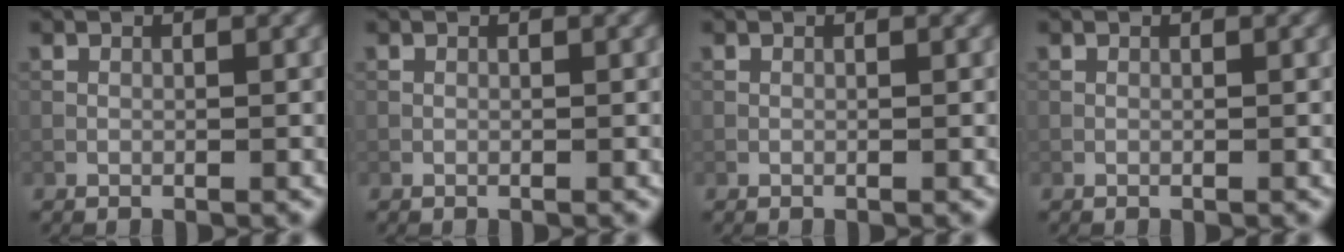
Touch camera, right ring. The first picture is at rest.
{"total": 0.0}
{"total": 0.0}
{"total": 0.0}